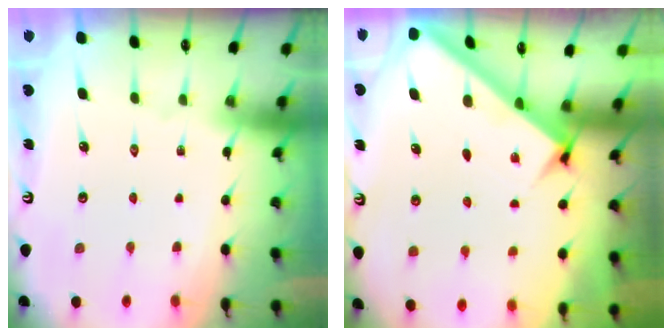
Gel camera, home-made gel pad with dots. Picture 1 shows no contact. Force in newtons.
{"total": 2.4, "press": 2.4, "slide": 0.3}